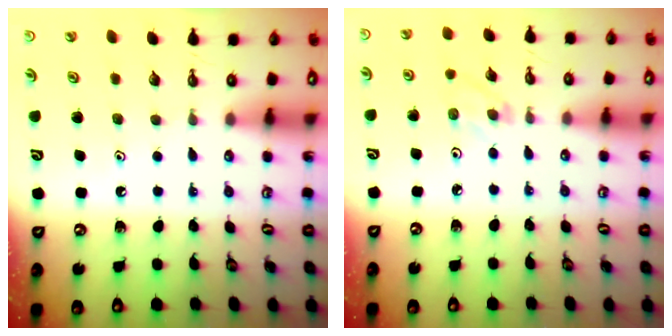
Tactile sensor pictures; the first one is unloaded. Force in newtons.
{"total": 1.9, "press": 1.9, "slide": 0.3}